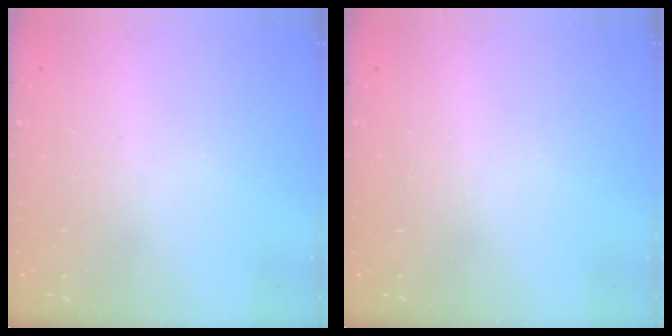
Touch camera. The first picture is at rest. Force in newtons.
{"total": 0.0}